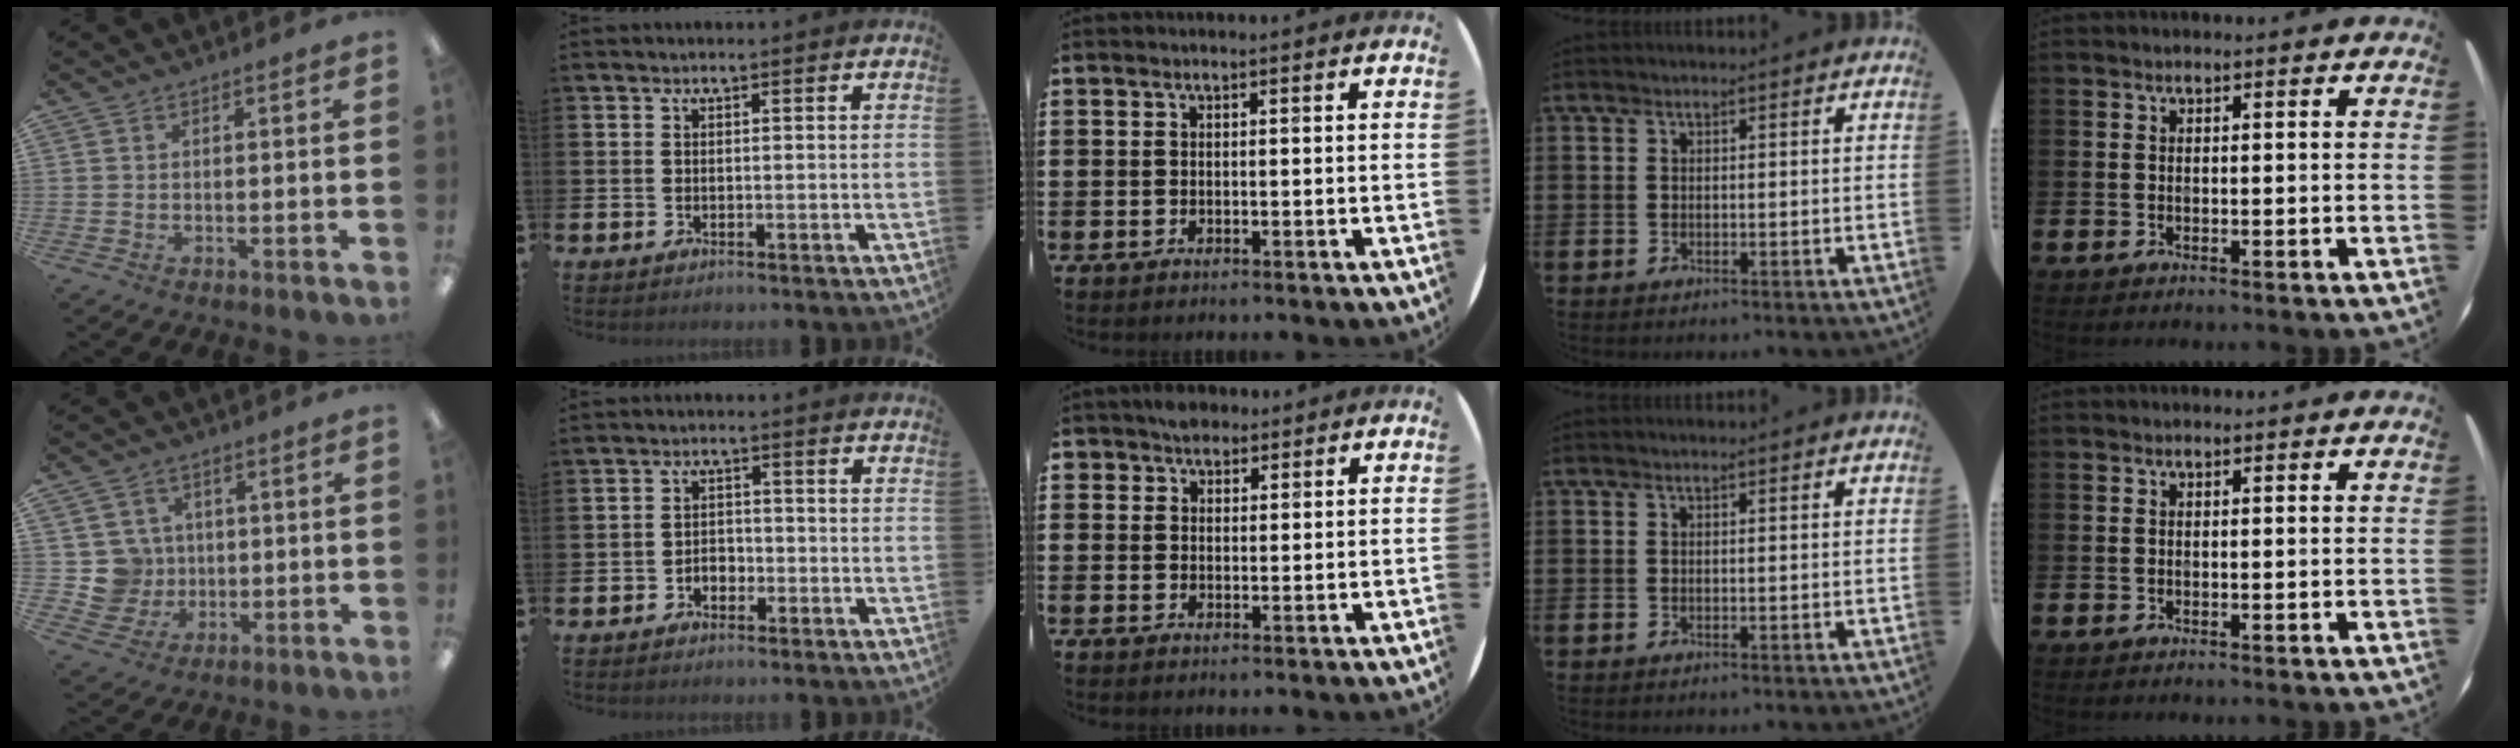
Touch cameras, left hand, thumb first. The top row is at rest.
{"thumb": {"total": 7.9, "force": [1.1, 7.8, 0.8], "torque": [-0.029, 0.004, 0.031]}, "index": {"total": 2.0, "force": [-1.3, 1.4, 0.6], "torque": [-0.016, 0.005, -0.029]}, "middle": {"total": 2.4, "force": [2.0, 1.3, 0.1], "torque": [0.001, 0.001, 0.039]}}